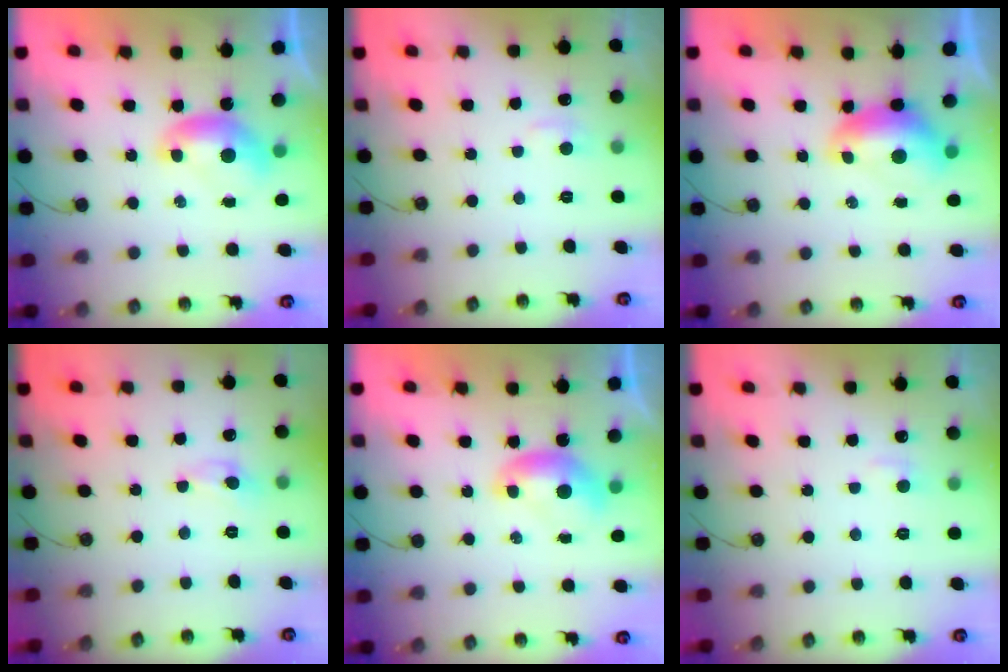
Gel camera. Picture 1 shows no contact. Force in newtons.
{"total": 1.7, "press": 1.5, "slide": 0.7}
{"total": 1.3, "press": 1.2, "slide": 0.6}
{"total": 0.0}
{"total": 0.0}
{"total": 1.4, "press": 1.3, "slide": 0.6}